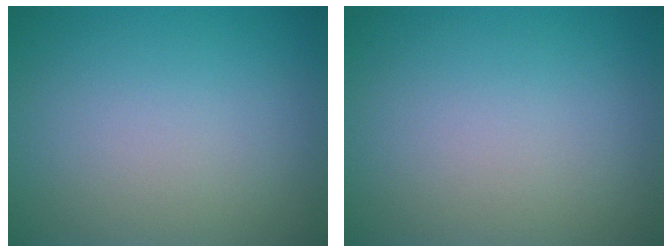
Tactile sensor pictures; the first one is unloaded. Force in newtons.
{"total": 0.0}